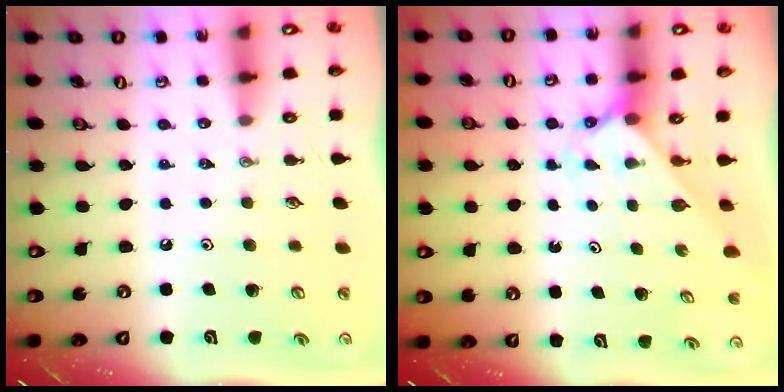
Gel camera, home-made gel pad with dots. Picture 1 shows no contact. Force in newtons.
{"total": 2.3, "press": 2.3, "slide": 0.2}